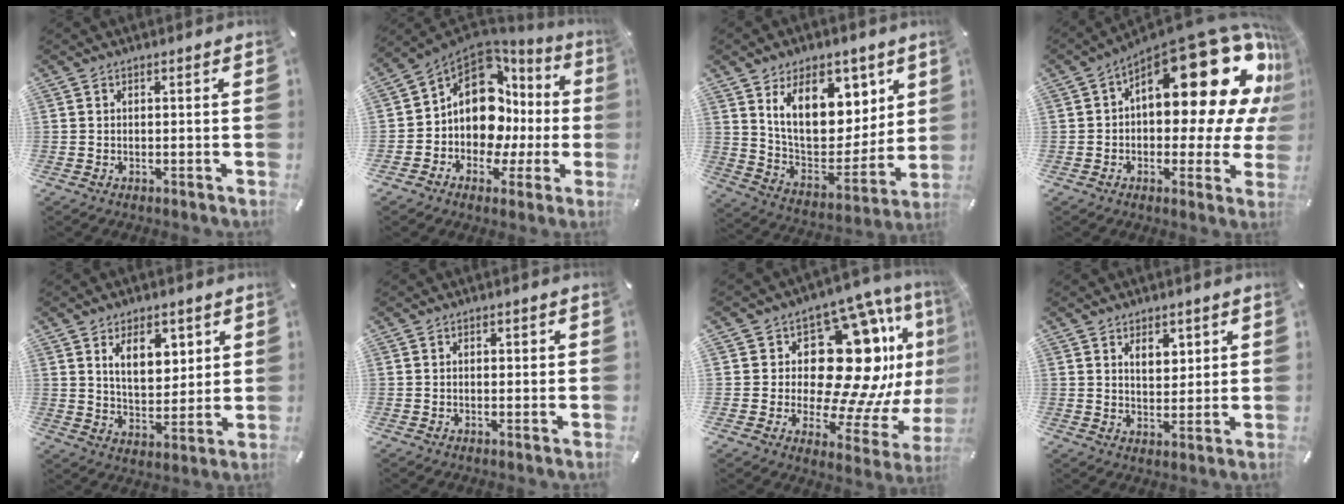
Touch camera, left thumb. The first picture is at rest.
{"total": 13.2, "force": [2.5, 10.2, 7.9], "torque": [-0.147, -0.042, 0.041]}
{"total": 17.3, "force": [9.0, 10.9, 10.0], "torque": [-0.150, -0.050, 0.165]}
{"total": 28.4, "force": [10.9, 13.0, 22.8], "torque": [-0.302, -0.095, 0.187]}
{"total": 9.8, "force": [4.8, 5.8, 6.3], "torque": [-0.094, -0.011, 0.081]}
{"total": 0.9, "force": [0.0, 0.6, 0.6], "torque": [-0.012, 0.004, -0.002]}
{"total": 23.4, "force": [6.1, 14.7, 17.3], "torque": [-0.232, -0.079, 0.130]}
{"total": 5.0, "force": [2.8, 3.3, 2.6], "torque": [-0.021, -0.011, 0.042]}